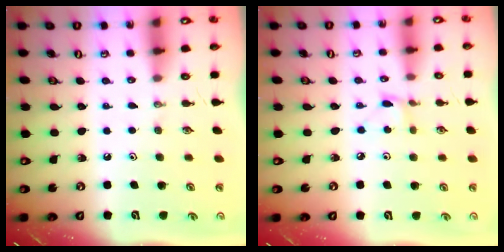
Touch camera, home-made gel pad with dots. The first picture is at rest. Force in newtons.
{"total": 2.7, "press": 2.7, "slide": 0.3}